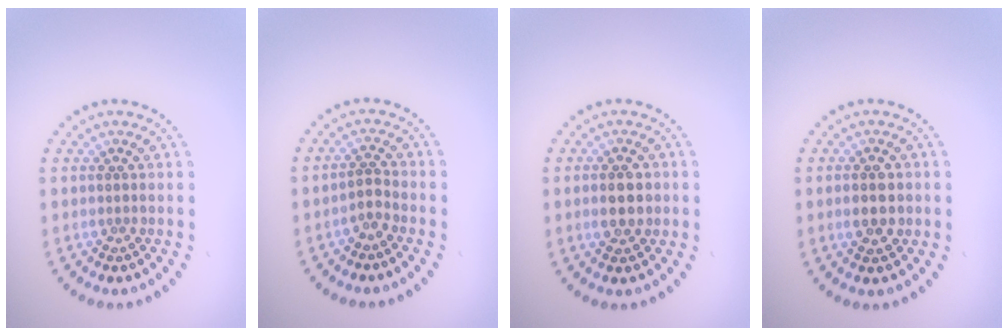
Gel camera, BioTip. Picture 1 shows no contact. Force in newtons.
{"total": 1.3, "press": 1.0, "slide": 0.9}
{"total": 2.7, "press": 2.7, "slide": 0.1}
{"total": 2.3, "press": 2.2, "slide": 0.1}